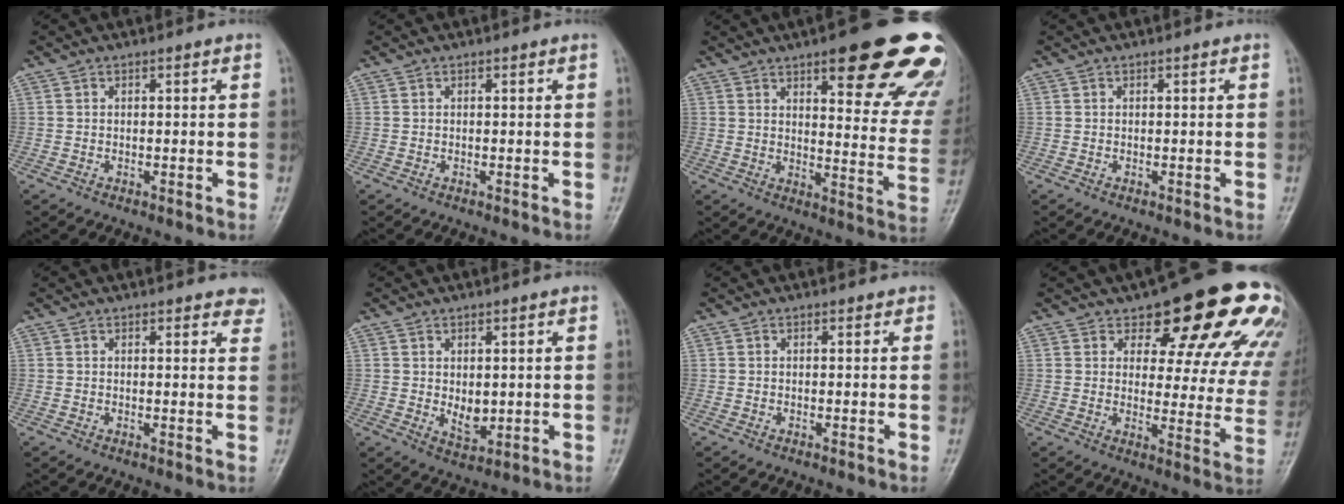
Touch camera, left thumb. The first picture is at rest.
{"total": 0.0}
{"total": 24.0, "force": [14.2, 6.9, 18.0], "torque": [-0.182, -0.053, 0.176]}
{"total": 0.0}
{"total": 3.8, "force": [3.0, 1.5, 1.6], "torque": [0.008, -0.010, 0.024]}
{"total": 4.6, "force": [0.2, 3.0, 3.5], "torque": [-0.042, -0.013, 0.013]}
{"total": 0.6, "force": [0.3, 0.4, 0.2], "torque": [0.003, 0.000, -0.002]}
{"total": 21.2, "force": [12.6, 9.0, 14.4], "torque": [-0.139, -0.055, 0.150]}